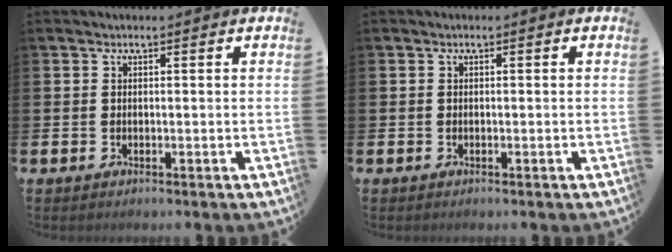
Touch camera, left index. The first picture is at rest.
{"total": 0.0}